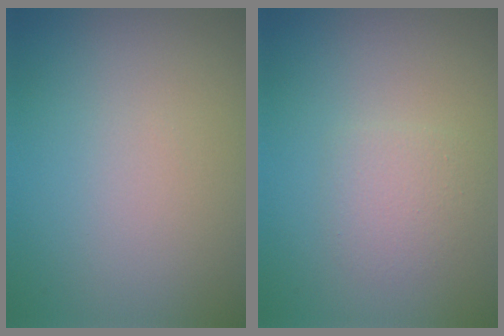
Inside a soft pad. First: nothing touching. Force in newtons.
{"total": 1.9, "press": 1.9, "slide": 0.0}